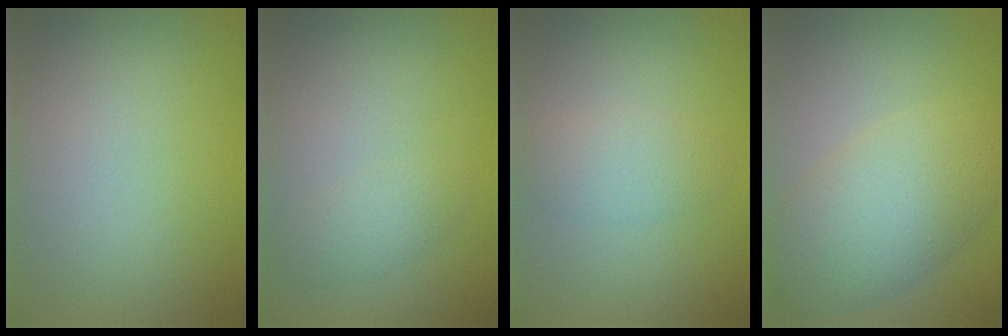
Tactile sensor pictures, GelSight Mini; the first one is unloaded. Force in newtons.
{"total": 1.6, "press": 1.6, "slide": 0.1}
{"total": 2.4, "press": 2.4, "slide": 0.1}
{"total": 7.7, "press": 7.7, "slide": 0.3}